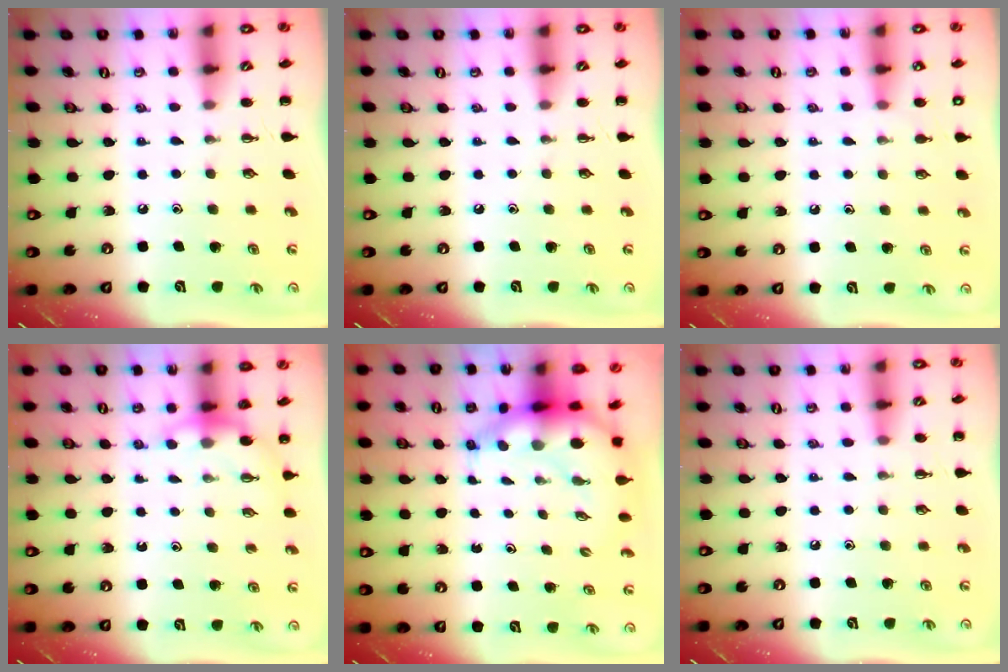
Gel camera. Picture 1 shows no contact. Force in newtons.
{"total": 0.0}
{"total": 6.0, "press": 5.7, "slide": 2.0}
{"total": 4.6, "press": 4.5, "slide": 1.0}
{"total": 7.7, "press": 7.3, "slide": 2.5}
{"total": 7.2, "press": 6.8, "slide": 2.3}